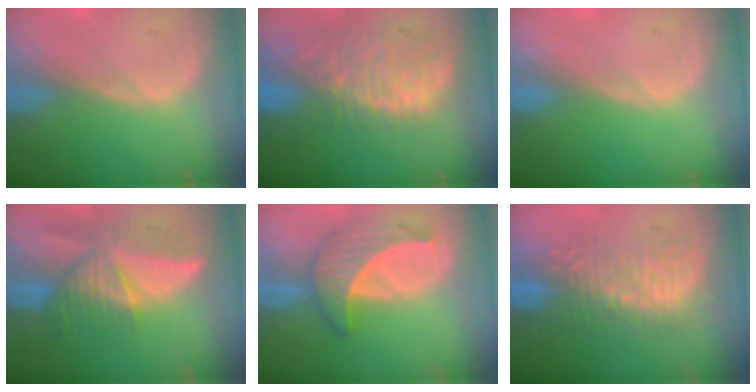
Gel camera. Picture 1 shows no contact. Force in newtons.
{"total": 11.7, "press": 9.8, "slide": 6.4}
{"total": 0.0}
{"total": 8.2, "press": 7.8, "slide": 2.5}
{"total": 6.9, "press": 6.4, "slide": 2.8}
{"total": 8.9, "press": 8.6, "slide": 2.0}